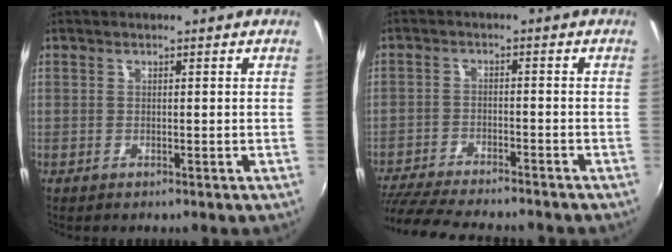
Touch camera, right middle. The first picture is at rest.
{"total": 15.1, "force": [-13.3, 2.7, 6.7], "torque": [-0.147, -0.029, -0.215]}